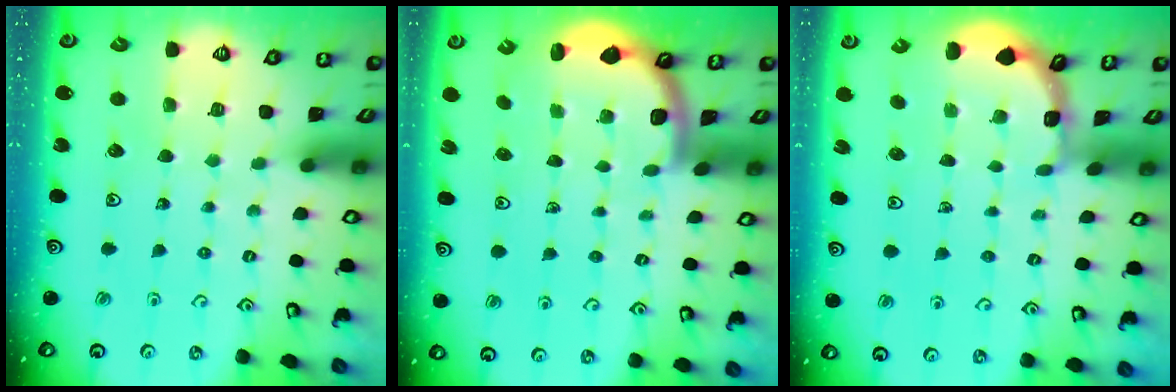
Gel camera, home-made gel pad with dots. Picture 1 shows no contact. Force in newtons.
{"total": 1.8, "press": 1.8, "slide": 0.1}
{"total": 1.8, "press": 1.8, "slide": 0.2}